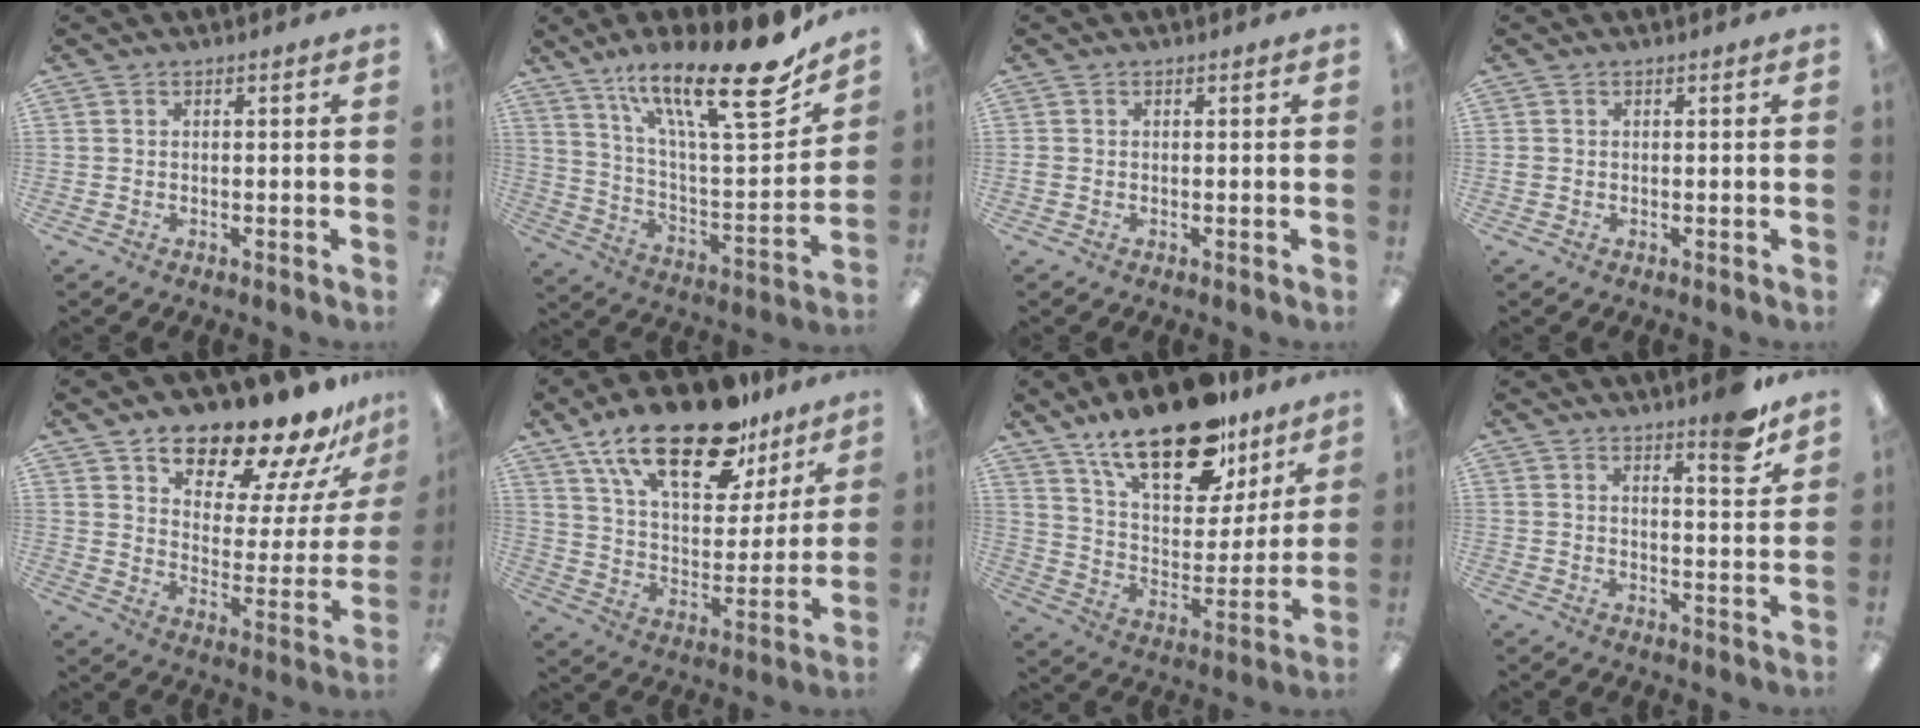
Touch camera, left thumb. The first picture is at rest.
{"total": 23.6, "force": [16.1, 5.6, 16.3], "torque": [-0.241, -0.110, 0.257]}
{"total": 0.5, "force": [-0.1, 0.5, 0.2], "torque": [-0.004, 0.003, -0.003]}
{"total": 0.6, "force": [0.1, 0.6, 0.1], "torque": [-0.001, 0.004, 0.000]}
{"total": 19.0, "force": [16.8, 5.6, 6.8], "torque": [-0.096, -0.142, 0.279]}
{"total": 23.4, "force": [15.9, 9.7, 14.2], "torque": [-0.237, -0.090, 0.274]}
{"total": 24.3, "force": [16.8, 10.5, 14.2], "torque": [-0.229, -0.101, 0.292]}
{"total": 7.5, "force": [6.0, 1.5, 4.2], "torque": [-0.044, -0.044, 0.095]}